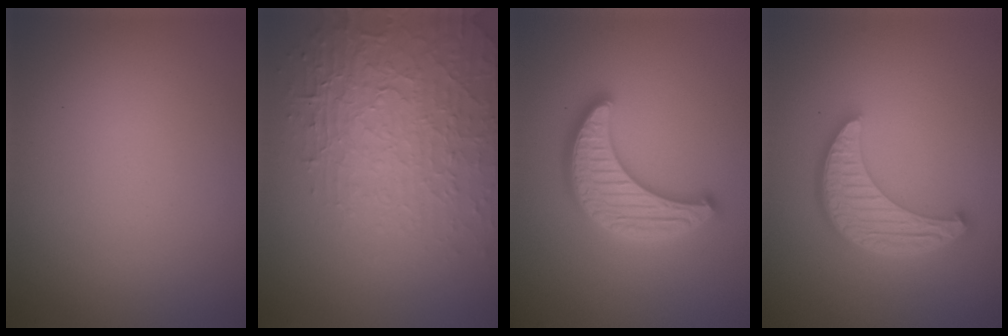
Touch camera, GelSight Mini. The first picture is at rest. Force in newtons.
{"total": 4.2, "press": 4.0, "slide": 1.3}
{"total": 4.4, "press": 4.3, "slide": 0.9}
{"total": 5.8, "press": 4.4, "slide": 3.8}